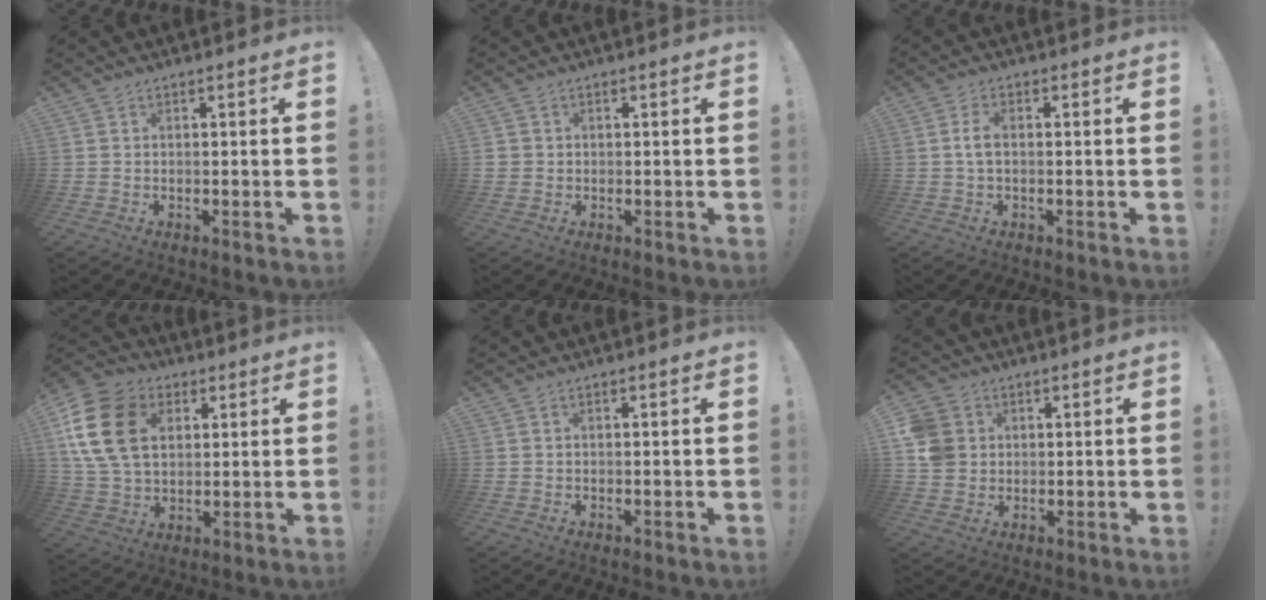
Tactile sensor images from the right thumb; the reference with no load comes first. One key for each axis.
{"total": 1.6, "fx": 0.0, "fy": 1.5, "fz": 0.4, "tx": -0.005, "ty": 0.004, "tz": 0.001}
{"total": 3.2, "fx": 0.1, "fy": 1.4, "fz": 2.9, "tx": -0.056, "ty": 0.003, "tz": 0.000}
{"total": 18.9, "fx": 5.4, "fy": 13.7, "fz": 11.8, "tx": -0.215, "ty": -0.009, "tz": 0.101}
{"total": 0.0}
{"total": 7.4, "fx": 1.3, "fy": 6.9, "fz": 2.5, "tx": -0.062, "ty": -0.004, "tz": 0.027}